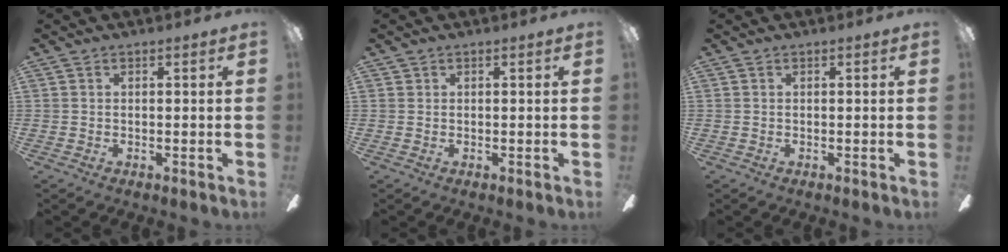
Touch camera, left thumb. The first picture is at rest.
{"total": 0.0}
{"total": 0.0}